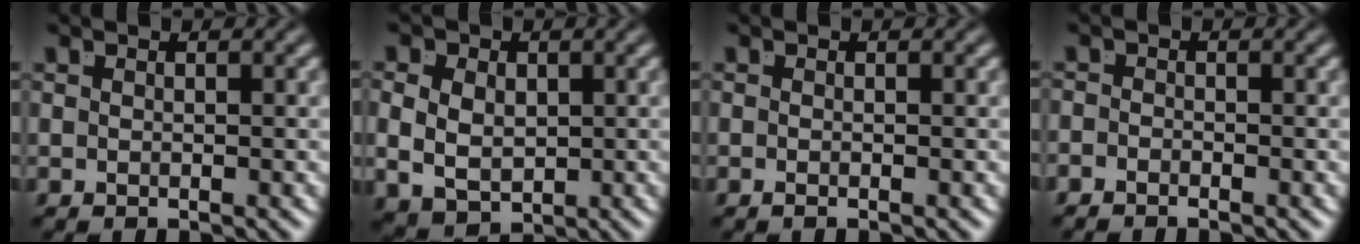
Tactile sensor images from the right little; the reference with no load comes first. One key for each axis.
{"total": 5.8, "fx": -0.7, "fy": 4.8, "fz": 3.3, "tx": -0.071, "ty": -0.030, "tz": 0.003}
{"total": 0.6, "fx": -0.5, "fy": -0.1, "fz": 0.3, "tx": -0.004, "ty": -0.002, "tz": -0.008}
{"total": 1.2, "fx": -1.2, "fy": -0.2, "fz": -0.1, "tx": 0.003, "ty": -0.011, "tz": -0.018}